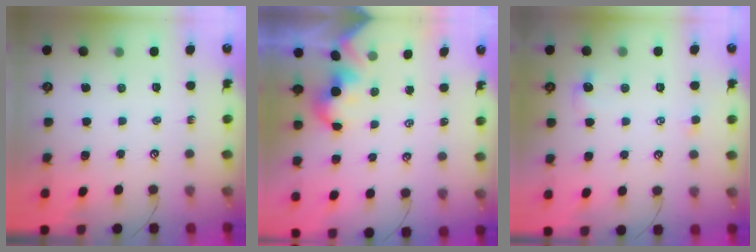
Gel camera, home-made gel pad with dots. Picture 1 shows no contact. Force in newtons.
{"total": 1.3, "press": 1.3, "slide": 0.2}
{"total": 1.2, "press": 0.9, "slide": 0.7}